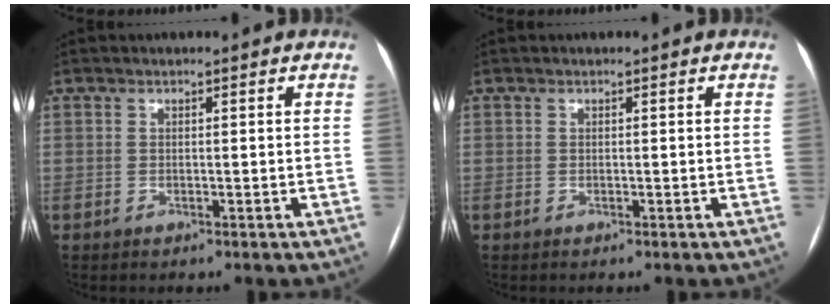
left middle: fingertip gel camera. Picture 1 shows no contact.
{"total": 0.0}